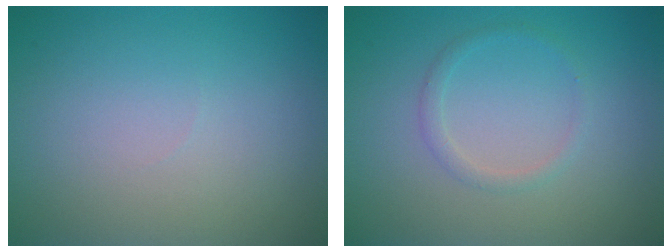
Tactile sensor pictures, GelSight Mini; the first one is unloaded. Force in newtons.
{"total": 1.2, "press": 1.2, "slide": 0.0}